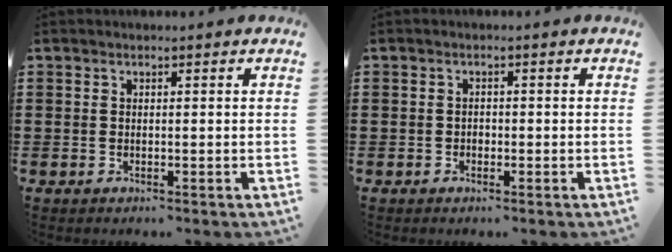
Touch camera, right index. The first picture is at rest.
{"total": 0.7, "force": [-0.4, 0.5, 0.2], "torque": [-0.007, 0.000, -0.008]}